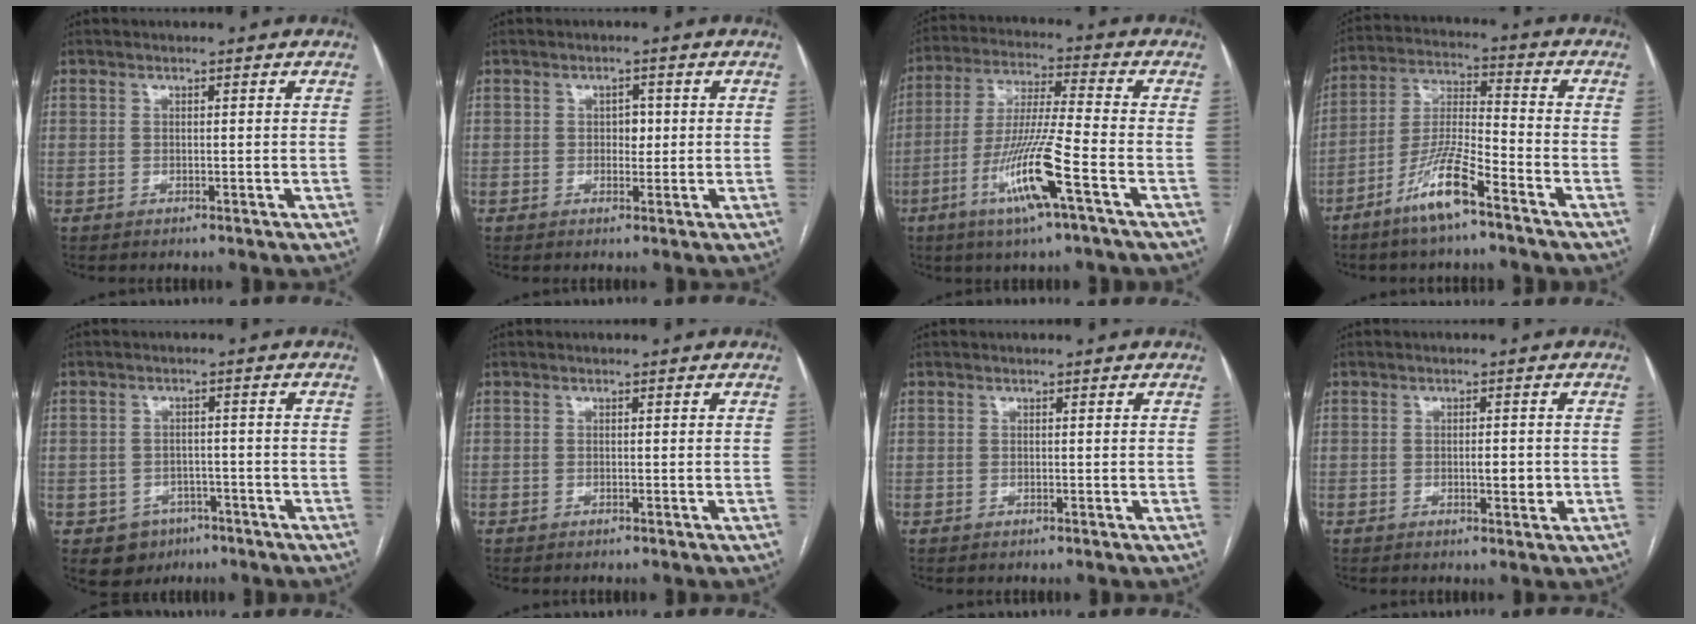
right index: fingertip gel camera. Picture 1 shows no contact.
{"total": 2.1, "force": [0.1, 1.4, 1.5], "torque": [-0.017, 0.002, 0.002]}
{"total": 12.8, "force": [-5.6, -0.4, 11.5], "torque": [-0.231, -0.014, -0.109]}
{"total": 10.3, "force": [-6.7, 0.9, 7.8], "torque": [-0.162, -0.013, -0.134]}
{"total": 5.5, "force": [-2.9, 4.5, 0.8], "torque": [-0.006, 0.011, -0.036]}
{"total": 0.0}
{"total": 0.0}
{"total": 2.7, "force": [-0.5, 0.9, 2.5], "torque": [-0.041, 0.000, -0.005]}